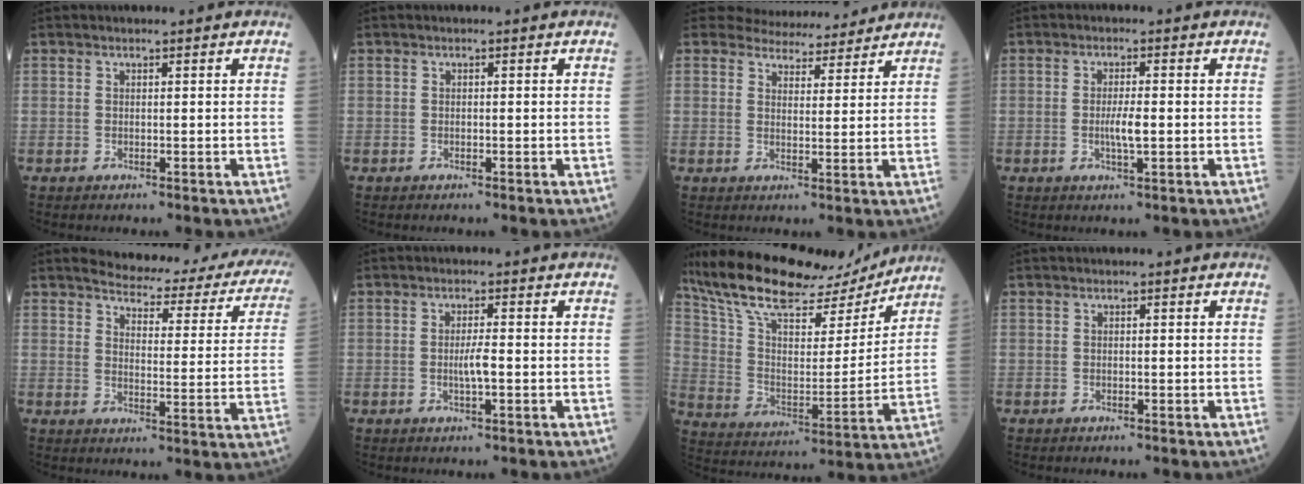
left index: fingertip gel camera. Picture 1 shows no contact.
{"total": 0.0}
{"total": 7.8, "force": [7.5, 2.1, 0.6], "torque": [0.000, 0.003, 0.091]}
{"total": 3.0, "force": [-0.7, 0.3, 2.9], "torque": [-0.056, -0.006, -0.014]}
{"total": 20.8, "force": [19.2, 4.7, 6.6], "torque": [-0.056, -0.073, 0.201]}
{"total": 2.4, "force": [-0.7, 0.1, 2.3], "torque": [-0.044, -0.004, -0.014]}
{"total": 20.6, "force": [17.6, 5.5, 9.2], "torque": [-0.163, 0.004, 0.290]}
{"total": 0.0}